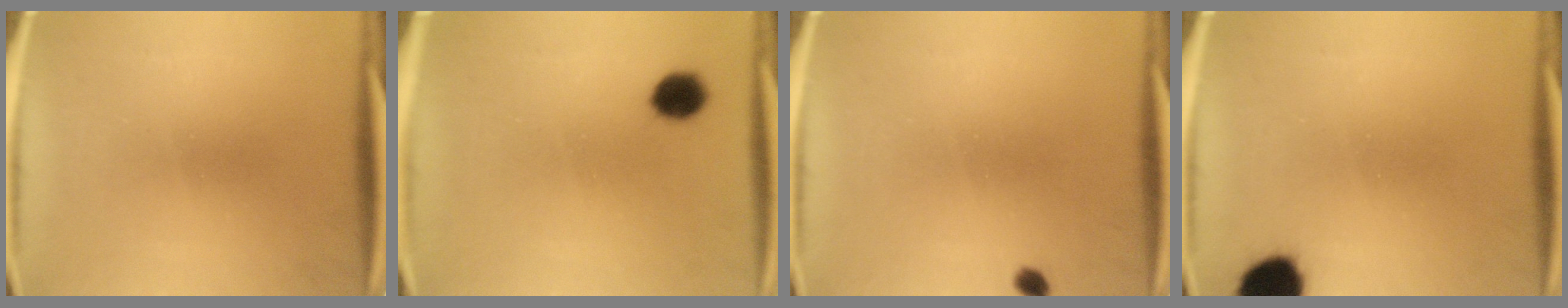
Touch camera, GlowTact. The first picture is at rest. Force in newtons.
{"total": 4.7}
{"total": 1.3}
{"total": 9.4}